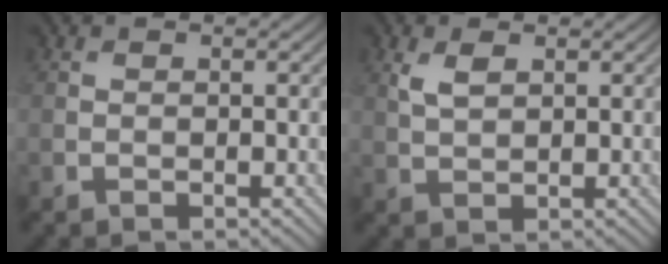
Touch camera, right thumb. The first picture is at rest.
{"total": 2.6, "force": [1.2, 1.3, 2.0], "torque": [-0.049, 0.000, 0.027]}